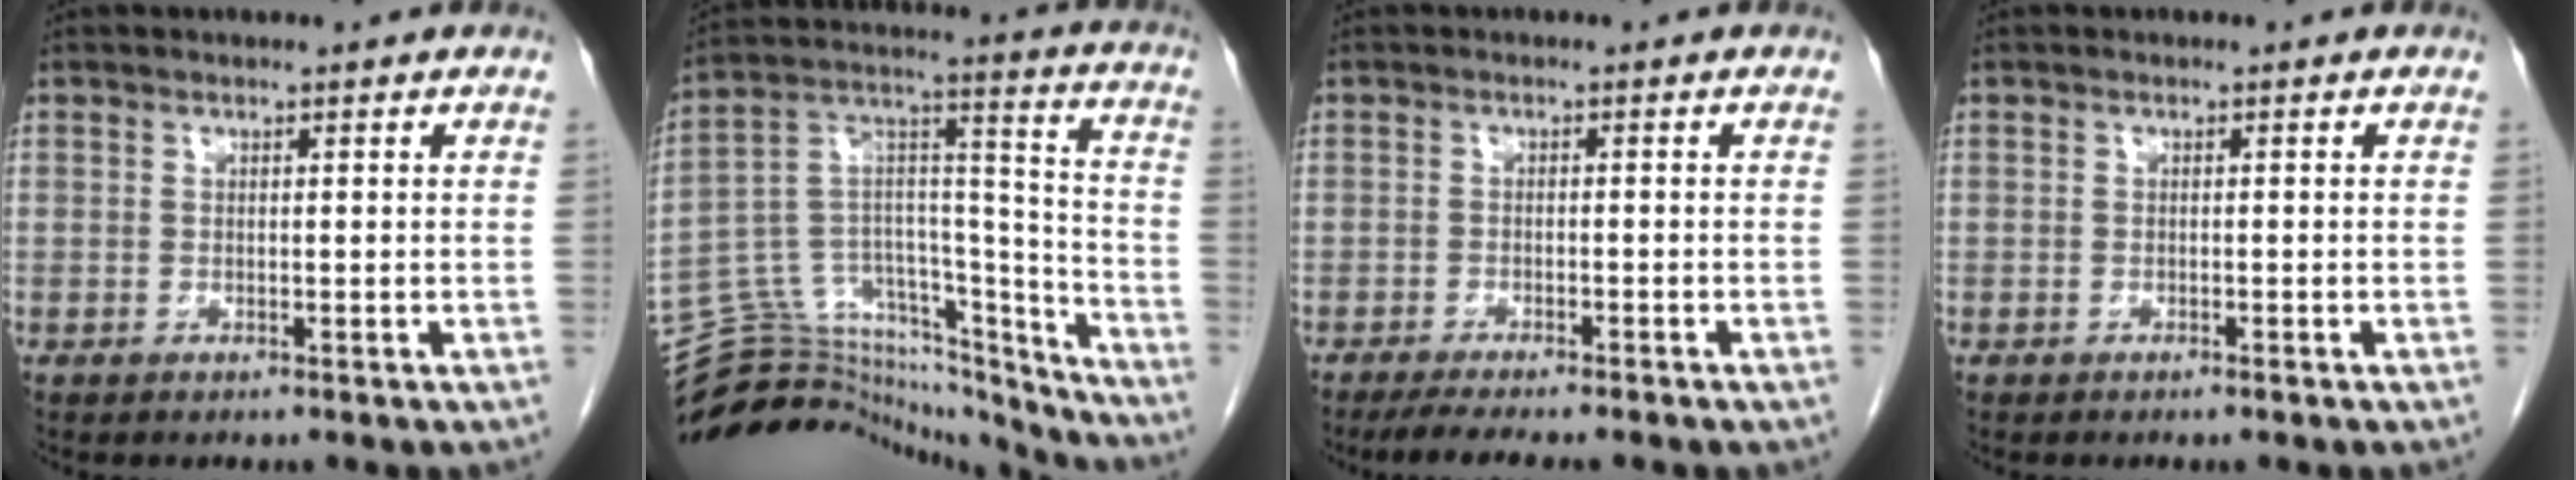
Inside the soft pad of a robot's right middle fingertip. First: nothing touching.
{"total": 27.5, "force": [-25.8, 6.6, 6.7], "torque": [-0.121, 0.043, -0.391]}
{"total": 7.5, "force": [-6.2, 1.1, 4.1], "torque": [-0.053, -0.011, -0.090]}
{"total": 0.6, "force": [-0.5, 0.1, 0.4], "torque": [-0.011, -0.001, -0.006]}